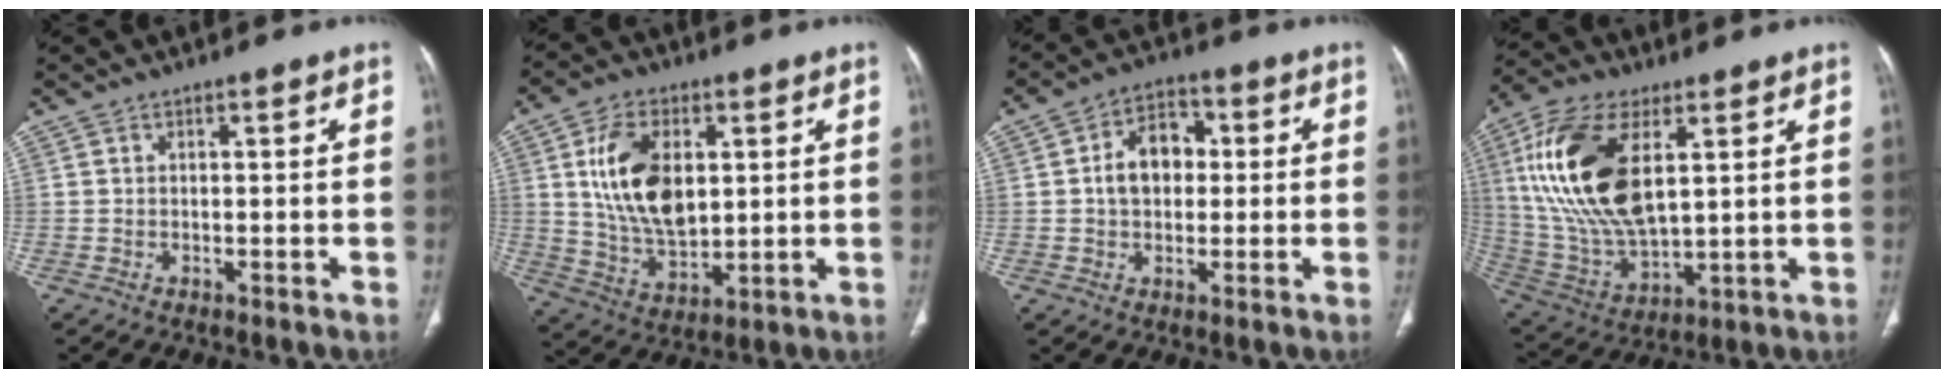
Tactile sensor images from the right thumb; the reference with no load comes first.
{"total": 15.0, "force": [3.2, 8.9, 11.6], "torque": [-0.188, -0.014, 0.066]}
{"total": 8.6, "force": [0.6, 6.2, 5.9], "torque": [-0.075, 0.022, 0.004]}
{"total": 21.4, "force": [5.9, 10.6, 17.6], "torque": [-0.352, -0.017, 0.115]}